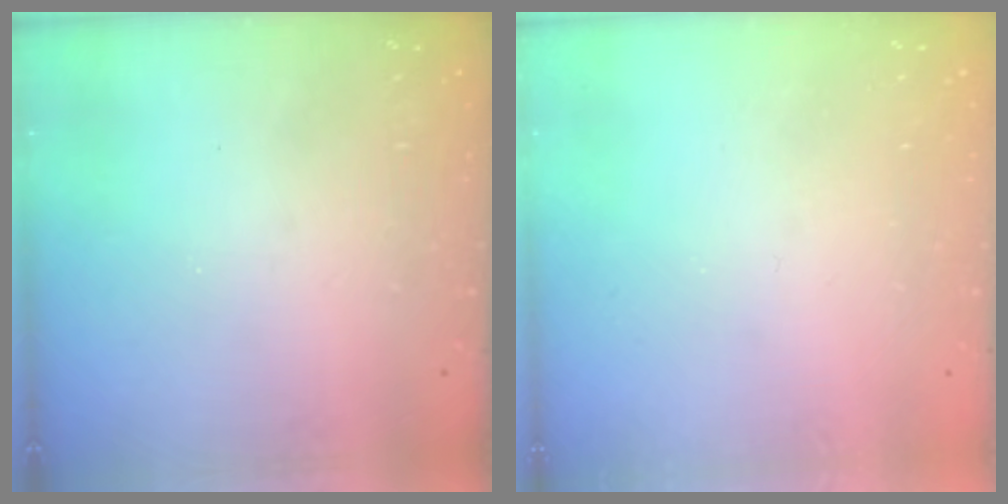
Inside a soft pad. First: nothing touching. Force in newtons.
{"total": 0.0}